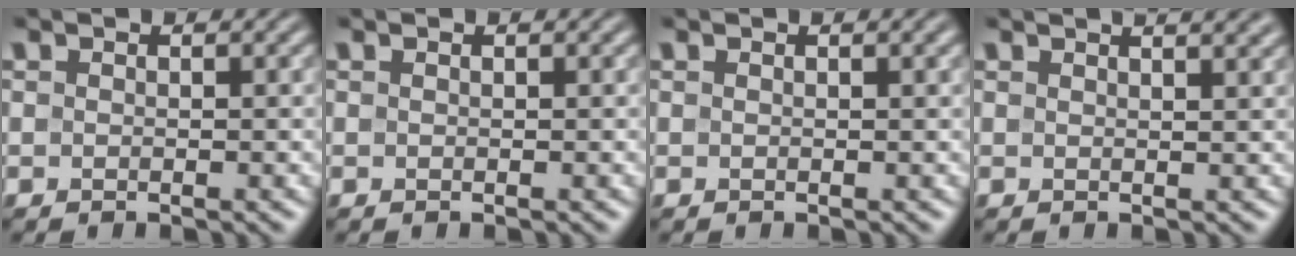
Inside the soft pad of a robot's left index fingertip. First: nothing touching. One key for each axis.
{"total": 0.0}
{"total": 1.4, "fx": 0.8, "fy": 0.4, "fz": 1.1, "tx": -0.013, "ty": 0.005, "tz": 0.006}
{"total": 4.6, "fx": 3.2, "fy": 1.9, "fz": 2.7, "tx": -0.003, "ty": 0.030, "tz": 0.004}